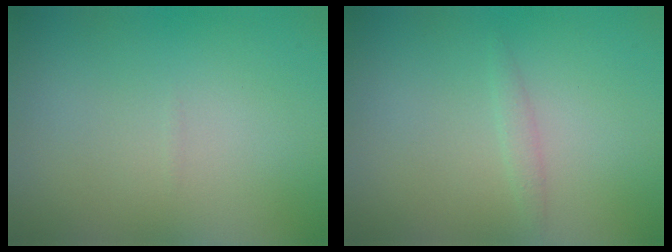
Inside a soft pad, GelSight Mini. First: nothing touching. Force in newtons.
{"total": 0.8, "press": 0.8, "slide": 0.1}